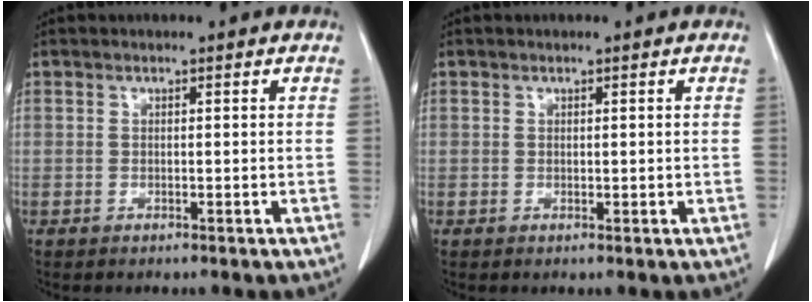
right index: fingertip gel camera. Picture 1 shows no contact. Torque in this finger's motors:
{"motor_torque": [-0.20, 0.37, -0.01, 0.02]}